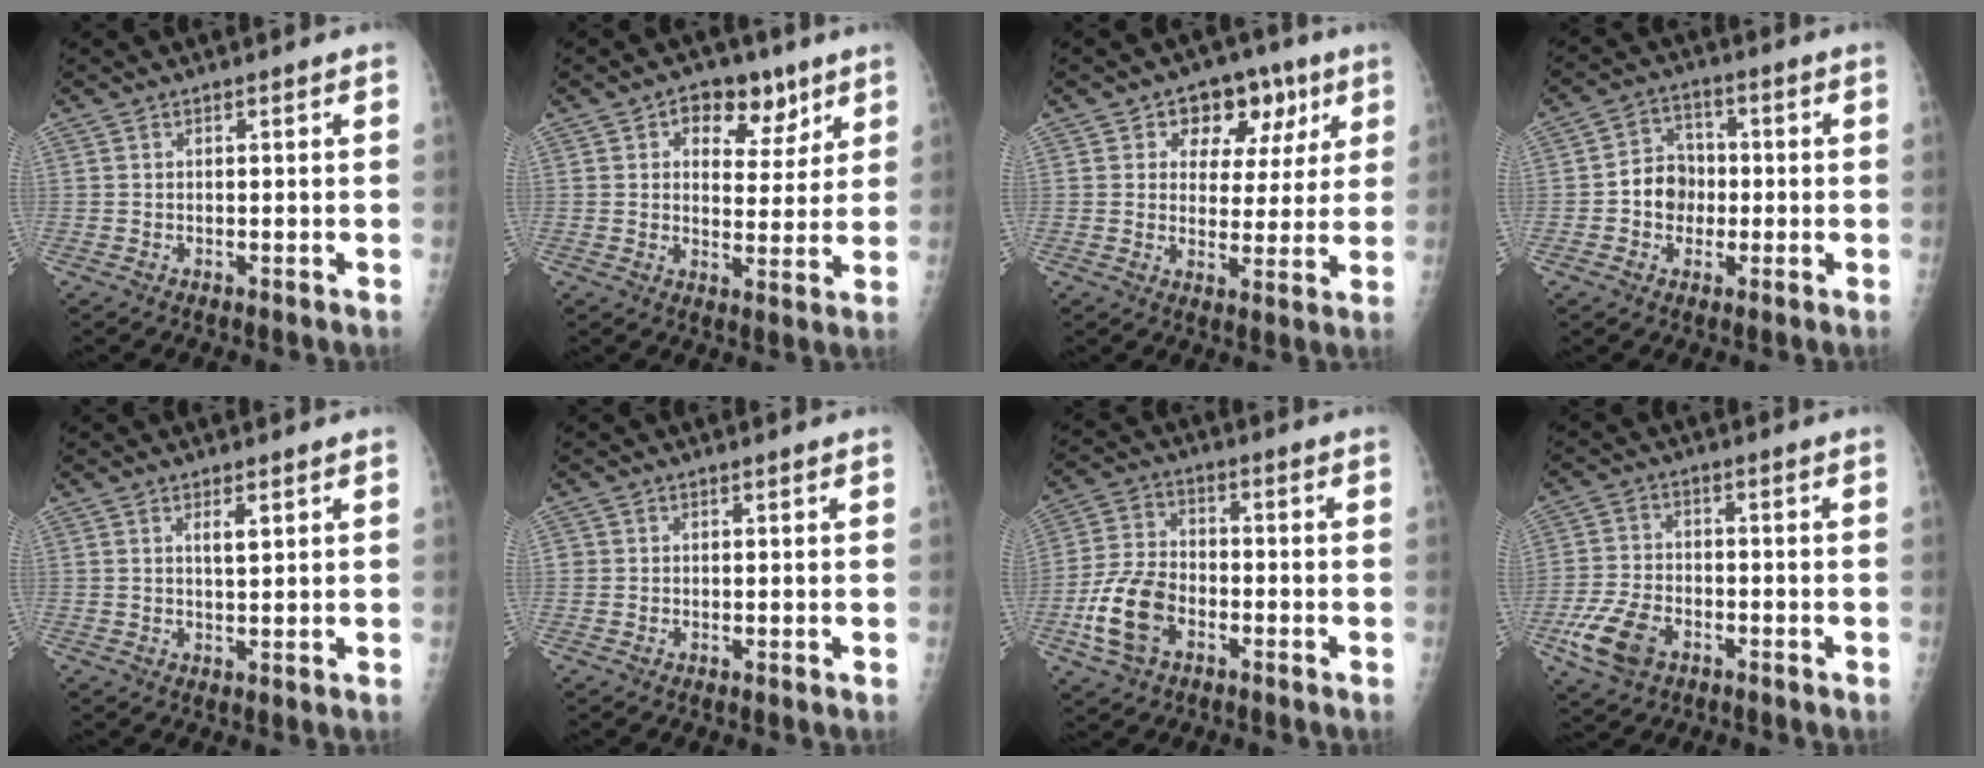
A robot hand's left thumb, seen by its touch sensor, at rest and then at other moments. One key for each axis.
{"total": 9.3, "fx": 4.9, "fy": 6.1, "fz": 5.1, "tx": -0.029, "ty": -0.017, "tz": 0.068}
{"total": 10.9, "fx": 4.9, "fy": 8.0, "fz": 5.6, "tx": -0.023, "ty": -0.008, "tz": 0.066}
{"total": 7.4, "fx": -1.1, "fy": 6.4, "fz": 3.5, "tx": -0.021, "ty": 0.021, "tz": -0.028}
{"total": 2.5, "fx": 1.2, "fy": 0.7, "fz": 2.1, "tx": -0.033, "ty": -0.008, "tz": 0.021}
{"total": 0.9, "fx": 0.0, "fy": 0.9, "fz": 0.0, "tx": 0.012, "ty": 0.005, "tz": -0.002}
{"total": 11.0, "fx": -4.3, "fy": 7.1, "fz": 7.3, "tx": -0.140, "ty": 0.020, "tz": -0.085}
{"total": 9.3, "fx": -4.4, "fy": 5.8, "fz": 5.9, "tx": -0.116, "ty": 0.011, "tz": -0.082}